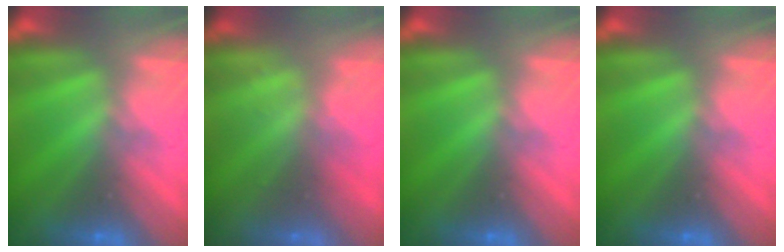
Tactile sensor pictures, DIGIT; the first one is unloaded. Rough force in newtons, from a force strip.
{"total": 2.3}
{"total": 0.0}
{"total": 0.0}